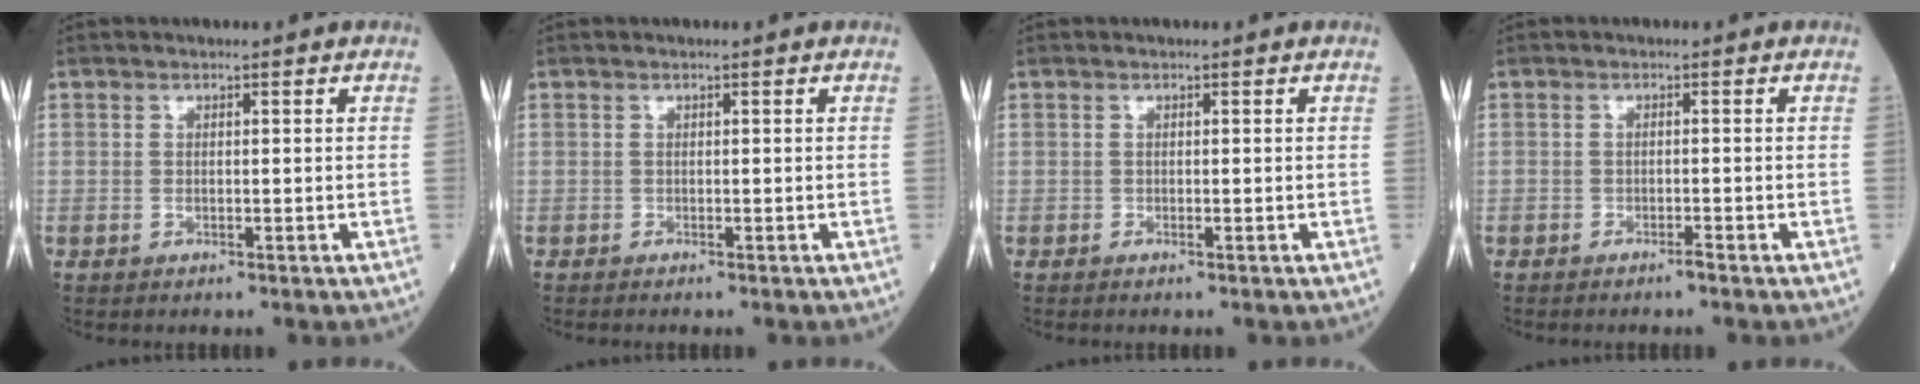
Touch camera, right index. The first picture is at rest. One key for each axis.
{"total": 0.0}
{"total": 0.0}
{"total": 0.9, "fx": -0.7, "fy": 0.0, "fz": 0.6, "tx": -0.012, "ty": -0.001, "tz": -0.014}